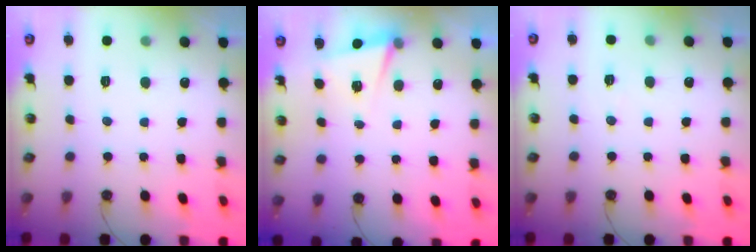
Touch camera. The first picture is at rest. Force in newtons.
{"total": 2.5, "press": 1.8, "slide": 1.8}
{"total": 5.1, "press": 2.5, "slide": 4.4}